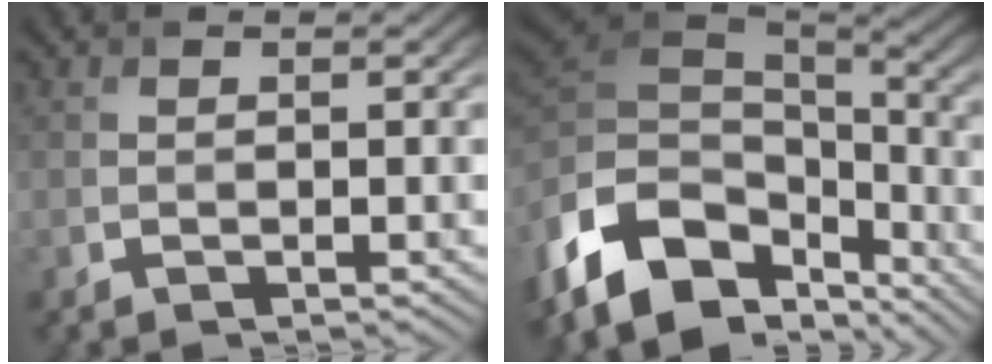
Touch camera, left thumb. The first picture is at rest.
{"total": 14.1, "force": [-6.4, 8.6, 9.1], "torque": [-0.231, -0.029, -0.098]}